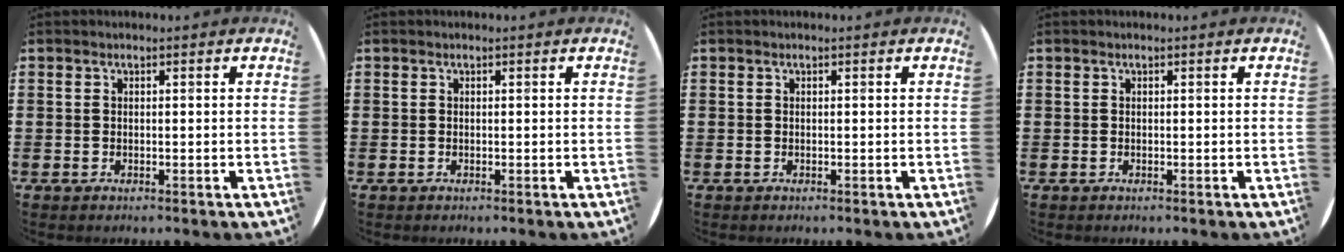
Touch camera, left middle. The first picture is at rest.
{"total": 0.0}
{"total": 0.0}
{"total": 0.0}